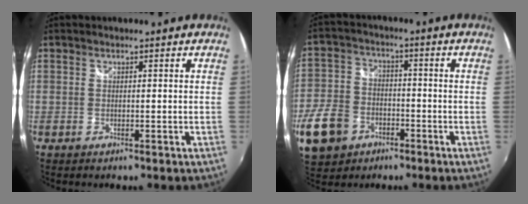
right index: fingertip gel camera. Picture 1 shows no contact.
{"total": 13.1, "force": [-5.9, 9.8, 6.3], "torque": [-0.172, 0.009, -0.107]}